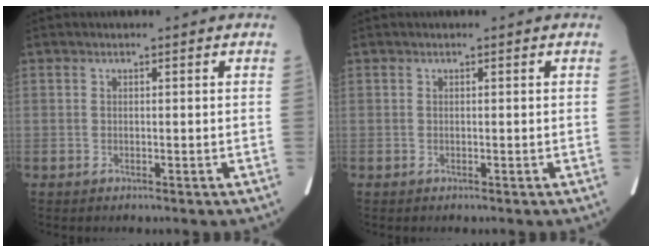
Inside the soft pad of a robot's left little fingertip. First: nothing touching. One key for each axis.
{"total": 0.0}